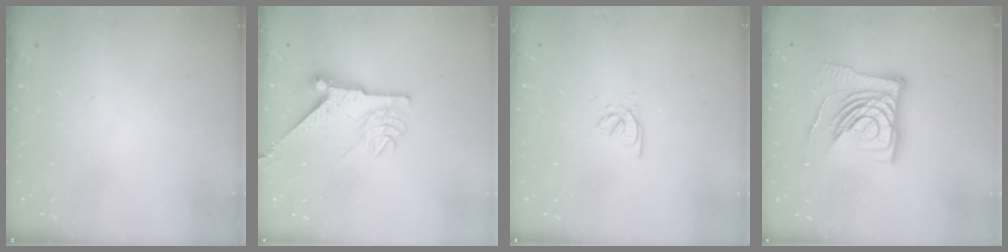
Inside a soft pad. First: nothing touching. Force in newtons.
{"total": 9.0, "press": 9.0, "slide": 0.6}
{"total": 2.2, "press": 2.2, "slide": 0.4}
{"total": 19.8, "press": 19.7, "slide": 2.5}